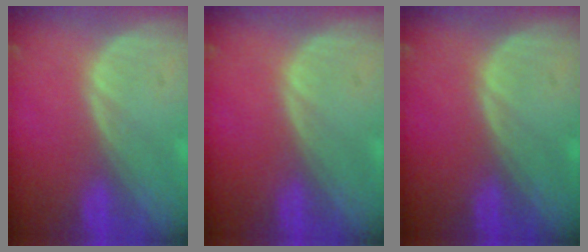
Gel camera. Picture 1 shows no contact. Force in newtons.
{"total": 0.0}
{"total": 0.0}